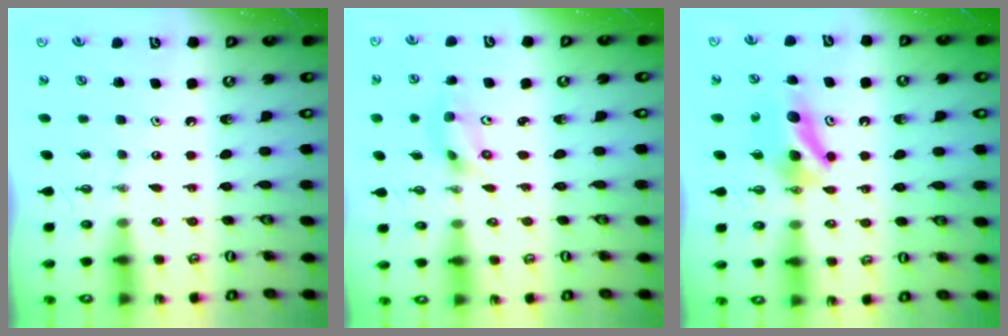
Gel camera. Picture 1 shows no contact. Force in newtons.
{"total": 5.9, "press": 3.3, "slide": 4.9}
{"total": 7.8, "press": 5.0, "slide": 6.0}